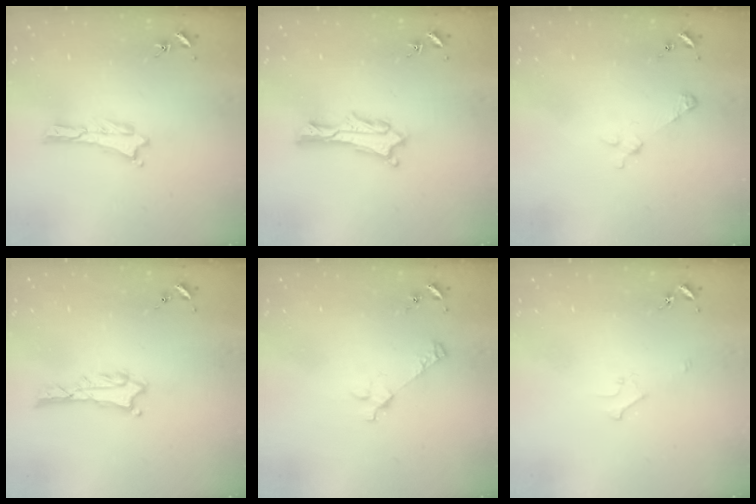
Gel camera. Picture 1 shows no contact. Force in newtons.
{"total": 2.0, "press": 2.0, "slide": 0.2}
{"total": 2.9, "press": 2.9, "slide": 0.3}
{"total": 2.0, "press": 2.0, "slide": 0.3}
{"total": 2.6, "press": 2.6, "slide": 0.3}
{"total": 2.2, "press": 2.2, "slide": 0.2}